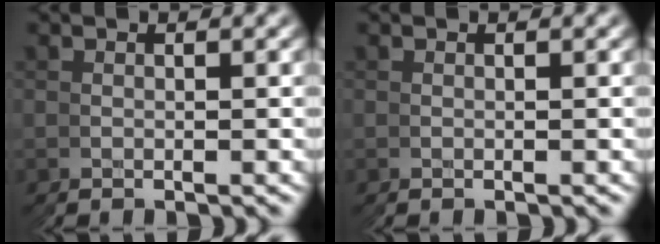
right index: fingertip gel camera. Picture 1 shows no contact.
{"total": 0.0}